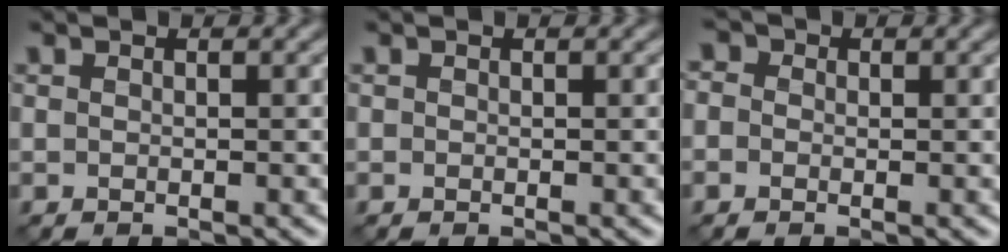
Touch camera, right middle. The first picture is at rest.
{"total": 0.0}
{"total": 2.2, "force": [0.6, 1.8, 1.0], "torque": [-0.006, 0.007, -0.018]}